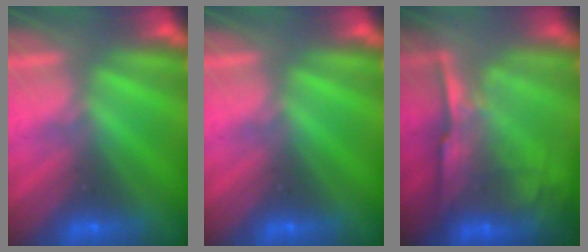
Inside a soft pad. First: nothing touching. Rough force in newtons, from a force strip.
{"total": 0.0}
{"total": 7.3}